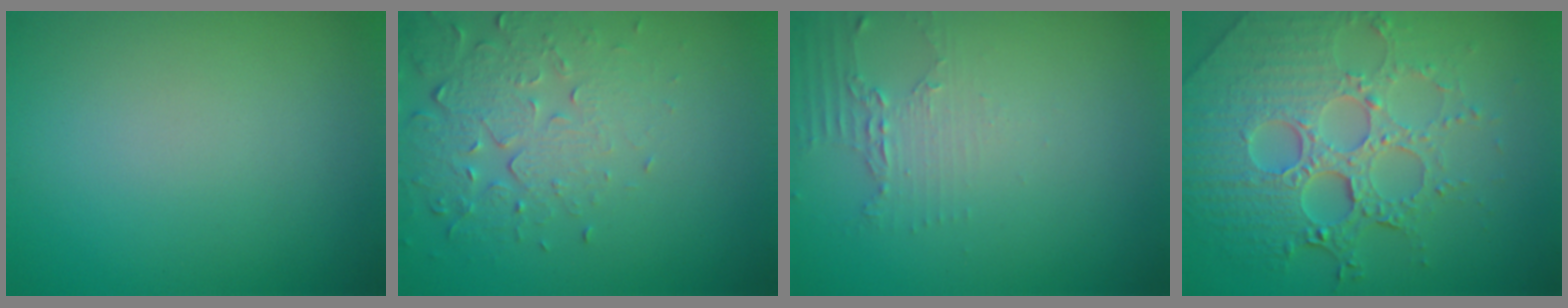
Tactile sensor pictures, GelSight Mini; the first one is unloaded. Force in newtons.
{"total": 5.0, "press": 3.6, "slide": 3.4}
{"total": 2.1, "press": 1.5, "slide": 1.4}
{"total": 8.2, "press": 6.0, "slide": 5.6}